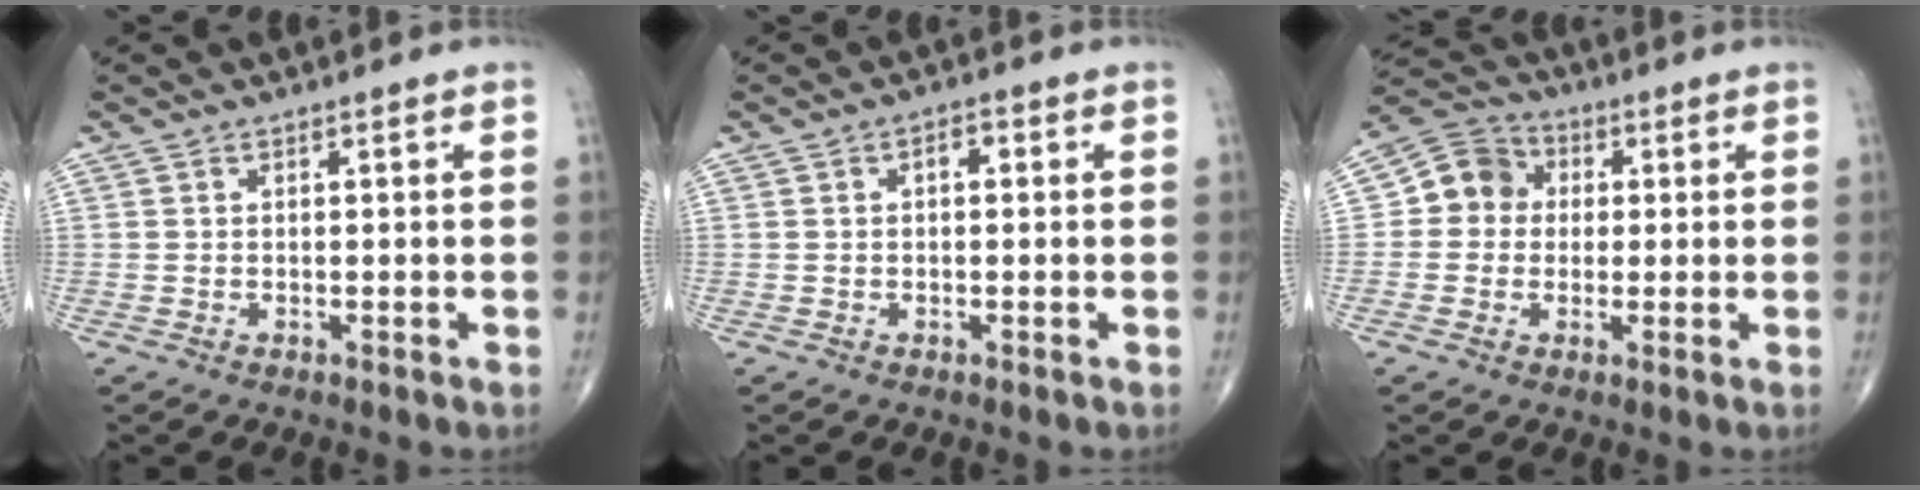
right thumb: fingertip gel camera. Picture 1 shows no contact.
{"total": 2.1, "force": [0.4, 1.1, 1.8], "torque": [-0.025, 0.009, 0.004]}
{"total": 8.0, "force": [0.7, 7.2, 3.4], "torque": [-0.035, 0.016, -0.002]}